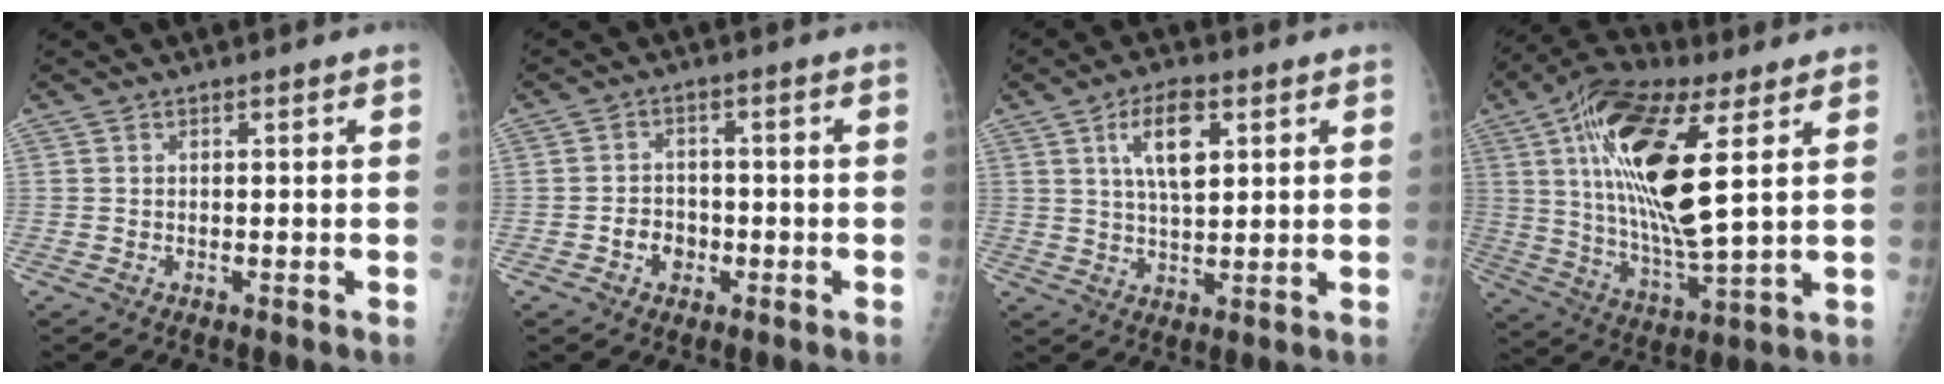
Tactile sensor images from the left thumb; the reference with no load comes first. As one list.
[{"total": 4.5, "force": [-1.5, 3.7, 2.0], "torque": [-0.011, 0.015, -0.025]}, {"total": 9.0, "force": [3.4, 4.1, 7.2], "torque": [-0.115, -0.010, 0.062]}, {"total": 21.4, "force": [6.6, 6.9, 19.2], "torque": [-0.367, -0.021, 0.115]}]